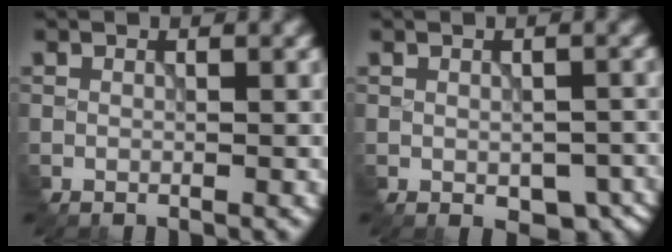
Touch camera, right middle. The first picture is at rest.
{"total": 4.6, "force": [-2.4, 2.7, 3.0], "torque": [-0.038, -0.024, -0.015]}